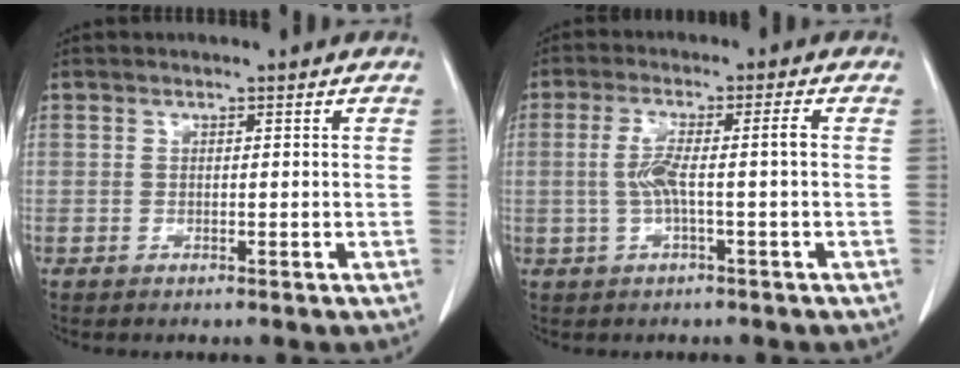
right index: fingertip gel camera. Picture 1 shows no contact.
{"total": 5.3, "force": [-0.4, 0.1, 5.3], "torque": [-0.111, 0.019, -0.005]}